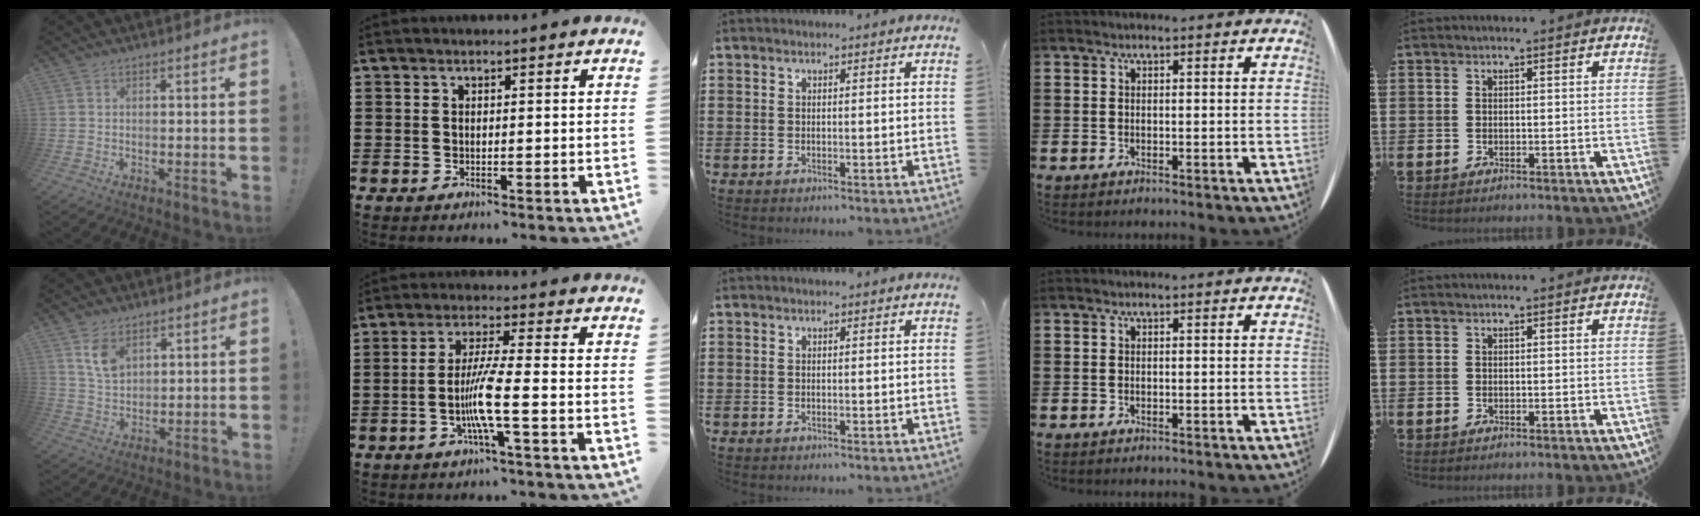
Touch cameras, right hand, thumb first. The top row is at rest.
{"thumb": {"total": 7.6, "force": [4.4, 4.8, 3.8], "torque": [-0.060, -0.018, 0.082]}, "index": {"total": 7.0, "force": [-2.2, -0.2, 6.6], "torque": [-0.142, -0.020, -0.049]}}